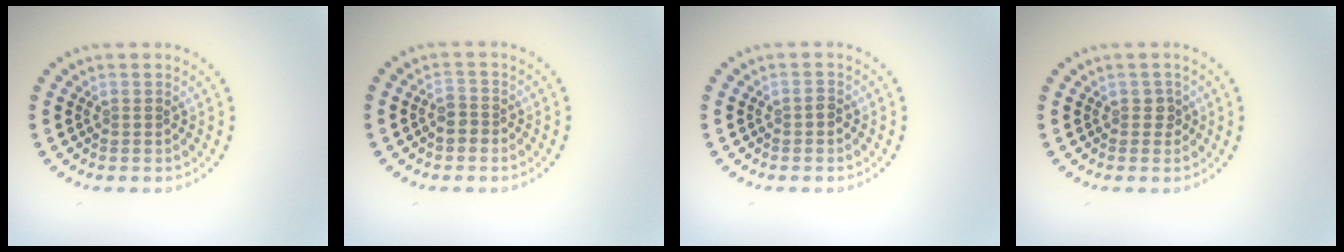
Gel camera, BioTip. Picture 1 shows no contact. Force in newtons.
{"total": 1.3, "press": 1.2, "slide": 0.7}
{"total": 0.8, "press": 0.8, "slide": 0.1}
{"total": 1.0, "press": 0.9, "slide": 0.4}